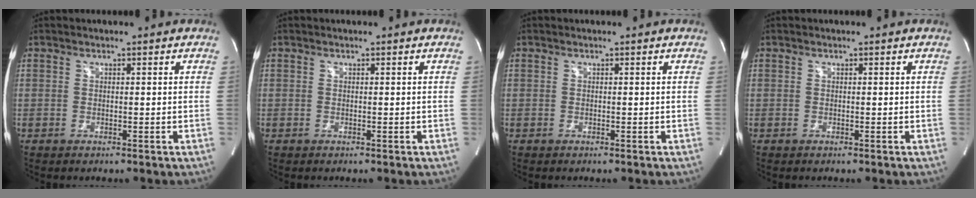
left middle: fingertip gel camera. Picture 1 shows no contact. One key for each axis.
{"total": 0.0}
{"total": 0.0}
{"total": 0.0}